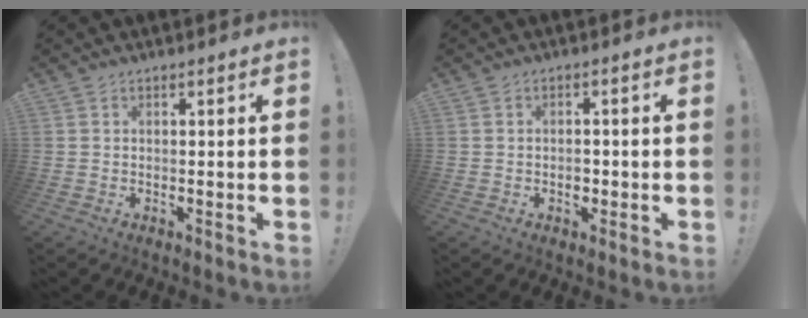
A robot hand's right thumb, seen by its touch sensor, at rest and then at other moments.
{"total": 2.4, "force": [-0.7, 1.8, 1.4], "torque": [-0.015, 0.001, -0.015]}